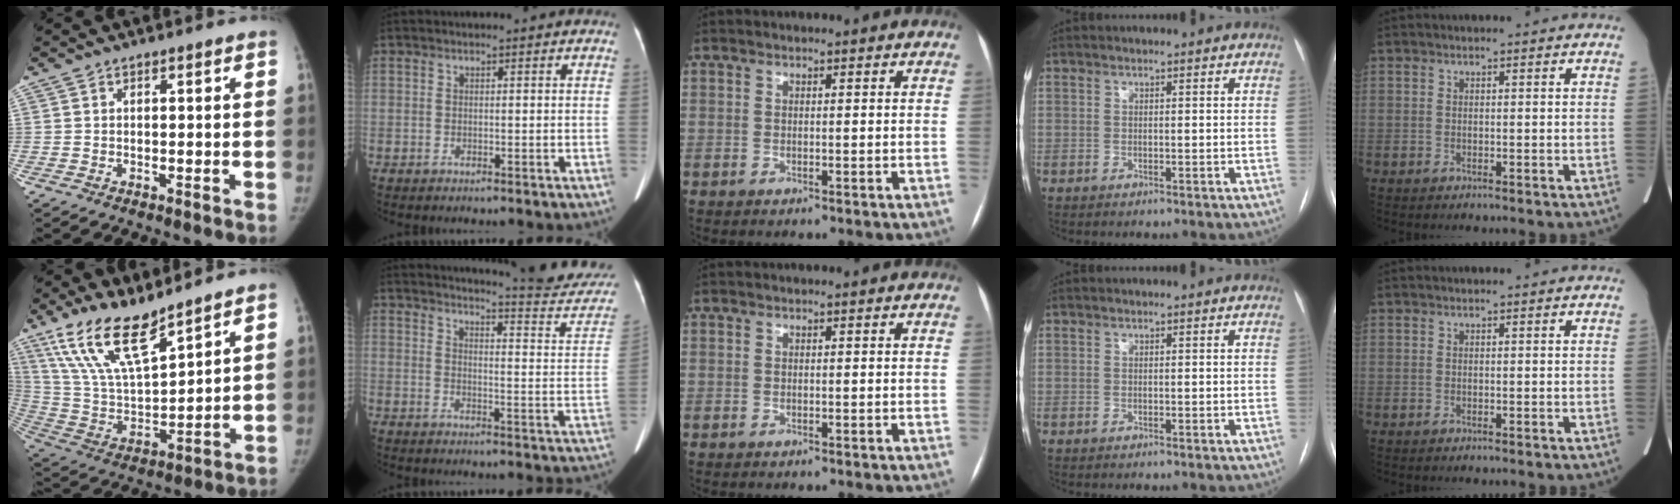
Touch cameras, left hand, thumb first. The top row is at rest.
{"thumb": {"total": 16.5, "force": [11.8, 4.8, 10.4], "torque": [-0.179, -0.058, 0.241]}, "index": {"total": 18.8, "force": [18.3, 0.7, 4.3], "torque": [-0.053, -0.104, 0.203]}}